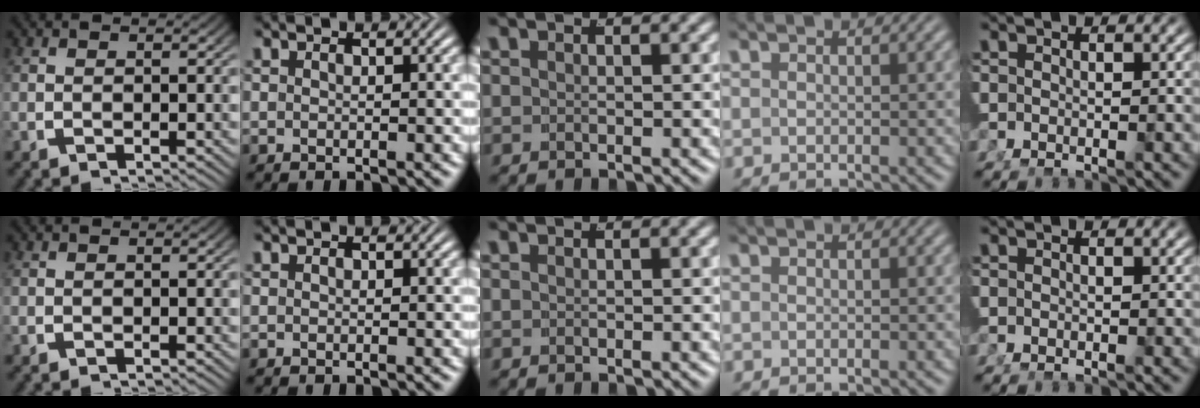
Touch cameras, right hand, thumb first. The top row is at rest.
{}